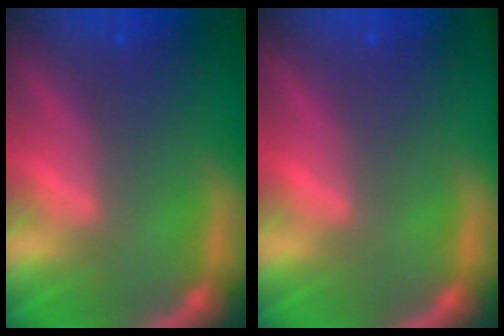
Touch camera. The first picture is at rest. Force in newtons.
{"total": 0.0}